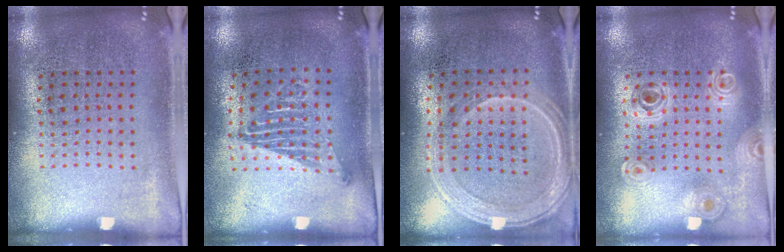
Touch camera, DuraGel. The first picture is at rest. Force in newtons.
{"total": 1.1, "press": 1.0, "slide": 0.5}
{"total": 1.2, "press": 1.1, "slide": 0.3}
{"total": 0.8, "press": 0.8, "slide": 0.2}